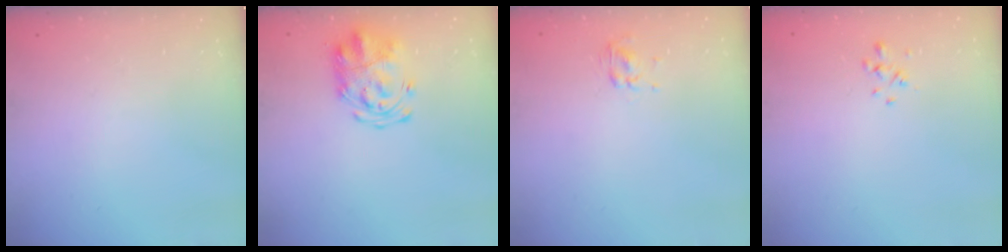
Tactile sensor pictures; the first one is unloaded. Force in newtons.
{"total": 5.7, "press": 5.6, "slide": 1.3}
{"total": 2.8, "press": 2.6, "slide": 1.0}
{"total": 0.8, "press": 0.6, "slide": 0.4}